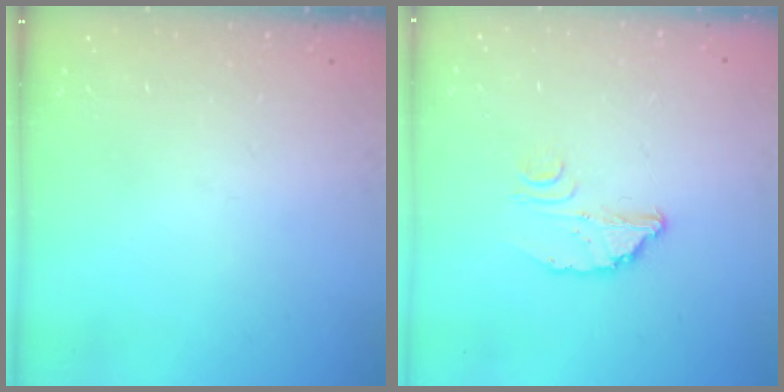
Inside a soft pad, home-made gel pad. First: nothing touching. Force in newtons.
{"total": 3.1, "press": 3.1, "slide": 0.2}